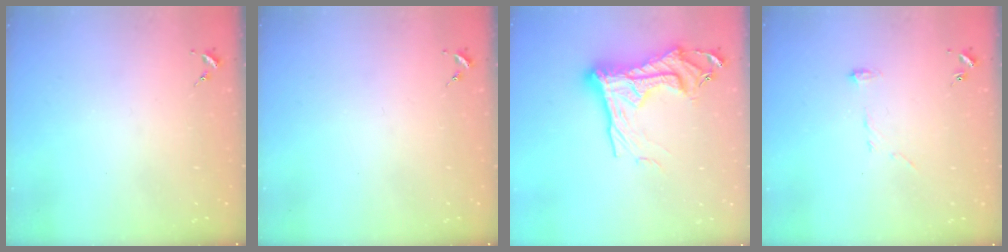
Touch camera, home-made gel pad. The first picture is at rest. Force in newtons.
{"total": 0.0}
{"total": 20.6, "press": 20.5, "slide": 2.0}
{"total": 6.9, "press": 6.9, "slide": 0.6}